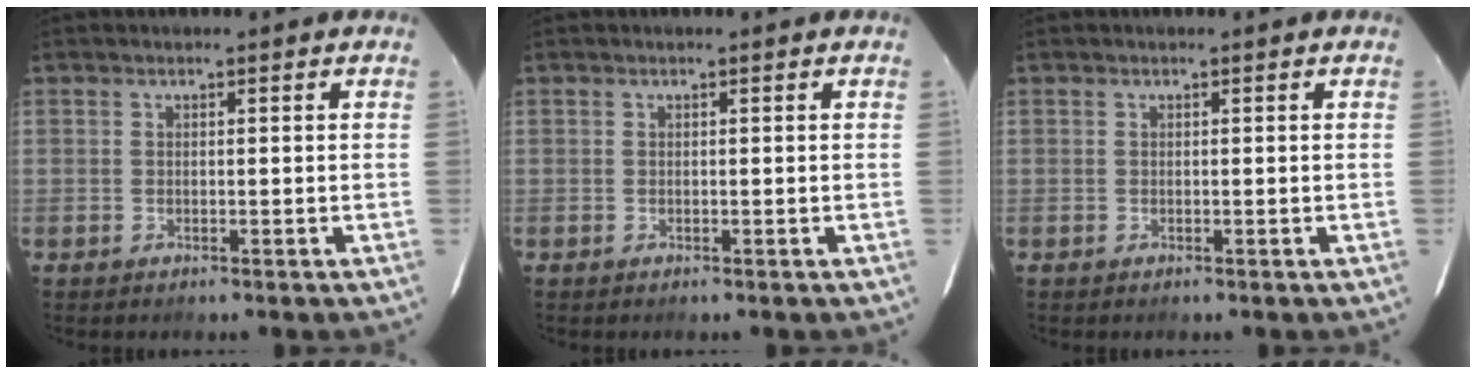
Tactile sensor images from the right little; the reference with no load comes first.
{"total": 0.0}
{"total": 0.0}